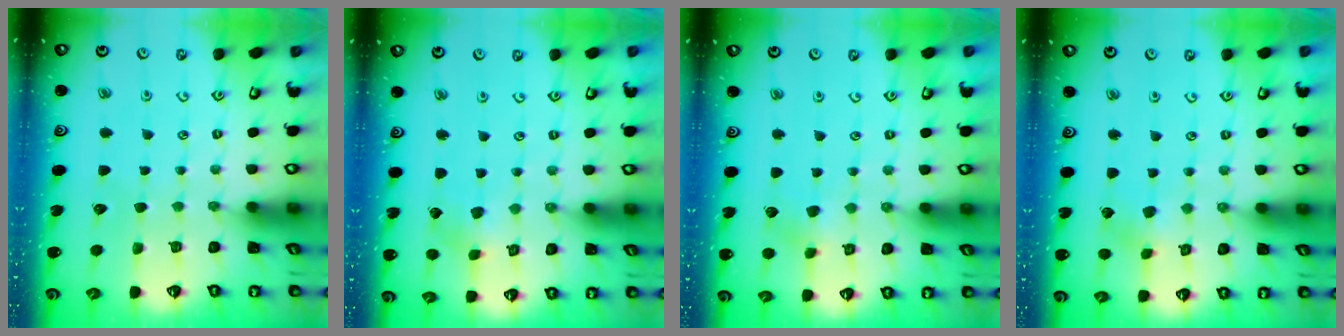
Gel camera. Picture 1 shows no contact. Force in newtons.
{"total": 2.1, "press": 2.1, "slide": 0.2}
{"total": 2.6, "press": 2.6, "slide": 0.4}
{"total": 2.6, "press": 2.5, "slide": 0.8}